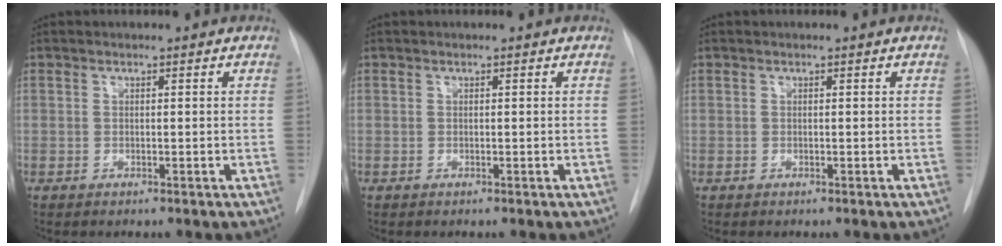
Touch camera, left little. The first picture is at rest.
{"total": 0.0}
{"total": 0.0}